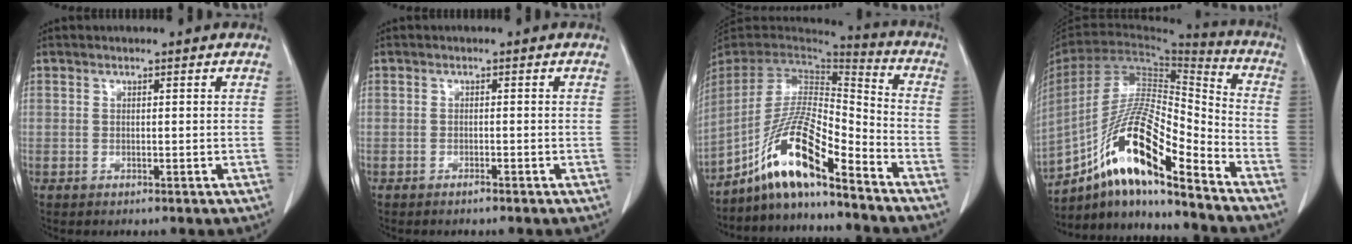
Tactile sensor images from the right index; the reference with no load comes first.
{"total": 0.8, "force": [-0.7, 0.0, 0.4], "torque": [-0.014, -0.002, -0.011]}
{"total": 13.9, "force": [-9.7, 1.3, 9.9], "torque": [-0.194, 0.001, -0.181]}
{"total": 18.3, "force": [-11.7, 2.5, 13.9], "torque": [-0.278, -0.002, -0.210]}